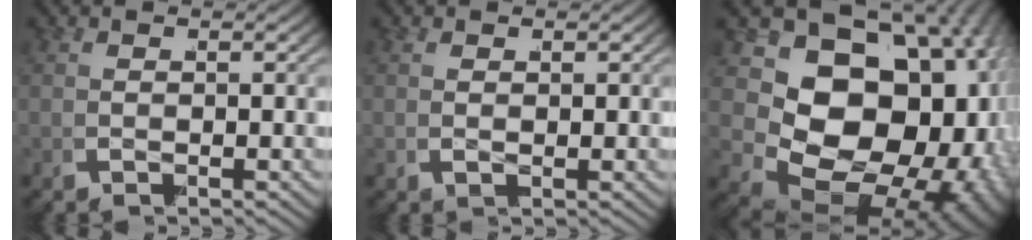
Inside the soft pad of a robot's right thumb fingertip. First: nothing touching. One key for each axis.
{"total": 0.6, "fx": 0.3, "fy": 0.4, "fz": 0.3, "tx": 0.000, "ty": -0.002, "tz": 0.008}
{"total": 26.9, "fx": -1.4, "fy": 19.3, "fz": 18.8, "tx": -0.336, "ty": -0.042, "tz": -0.010}